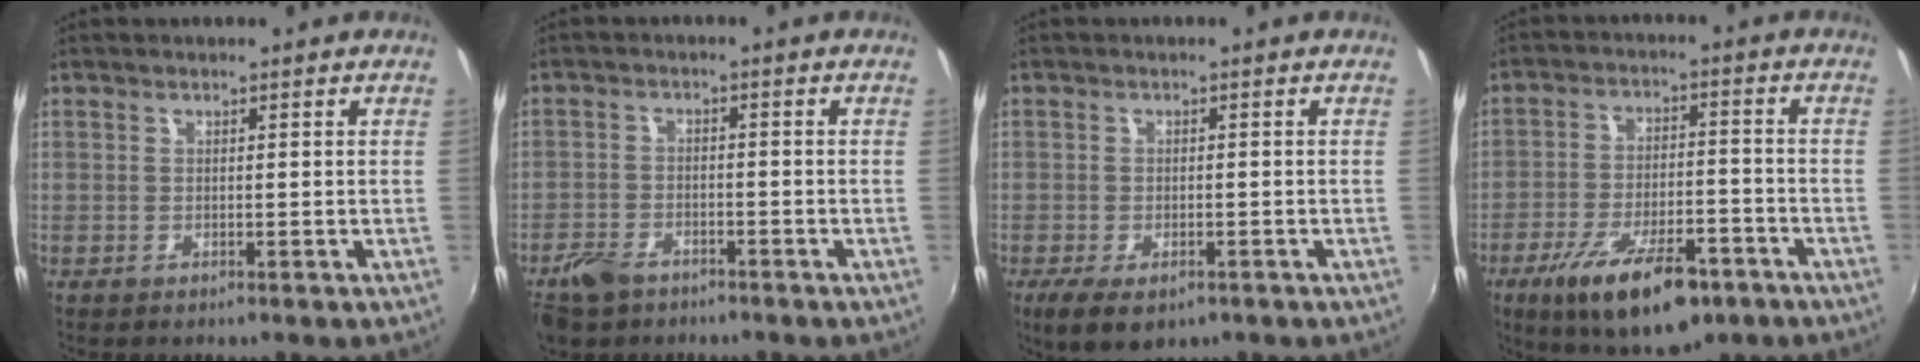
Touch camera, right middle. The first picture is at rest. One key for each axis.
{"total": 6.0, "fx": -4.3, "fy": 3.4, "fz": 2.5, "tx": -0.075, "ty": 0.002, "tz": -0.075}
{"total": 6.1, "fx": -3.6, "fy": 2.8, "fz": 4.1, "tx": -0.092, "ty": -0.026, "tz": -0.057}
{"total": 16.2, "fx": -9.8, "fy": 5.8, "fz": 11.4, "tx": -0.214, "ty": -0.027, "tz": -0.151}